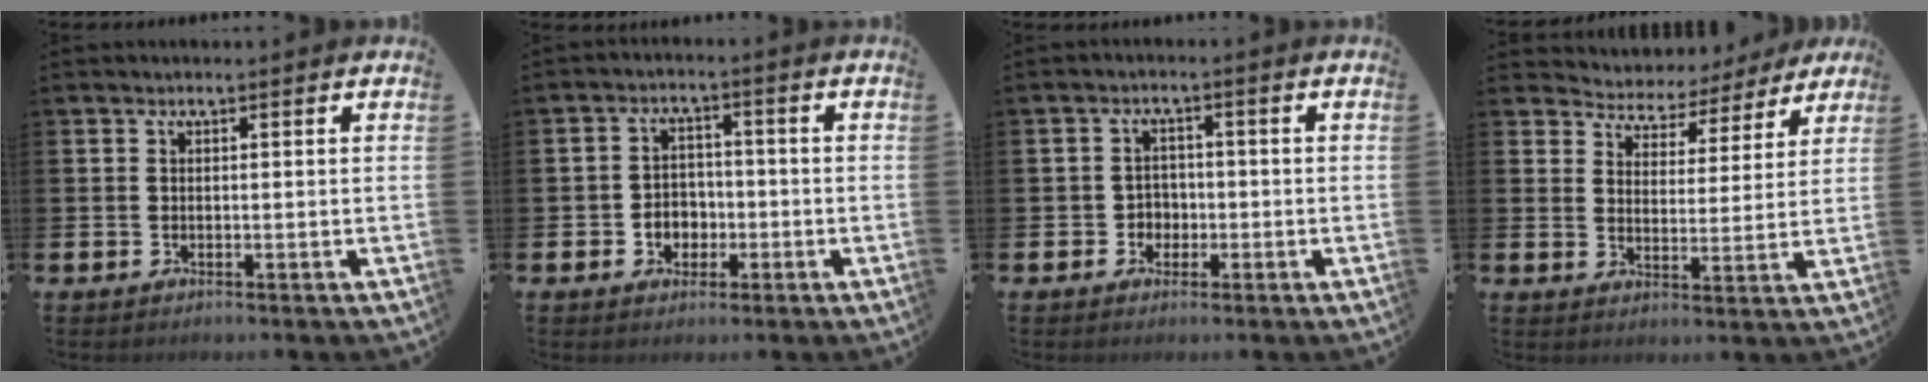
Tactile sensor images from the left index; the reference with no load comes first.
{"total": 3.3, "force": [-1.0, 3.0, 1.1], "torque": [-0.018, 0.000, -0.027]}
{"total": 2.4, "force": [-0.8, 2.2, 0.5], "torque": [-0.014, 0.006, -0.022]}
{"total": 4.9, "force": [4.6, 1.8, -0.2], "torque": [-0.020, -0.043, 0.076]}